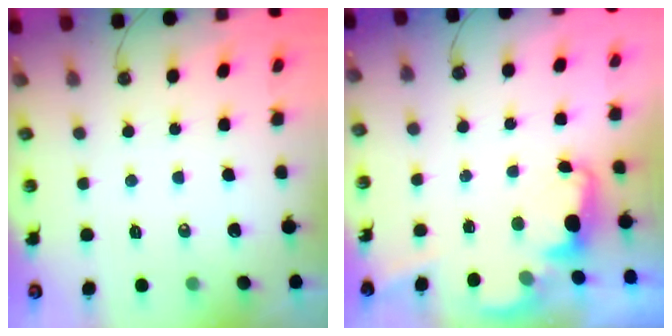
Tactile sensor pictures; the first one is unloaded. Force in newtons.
{"total": 3.1, "press": 3.1, "slide": 0.4}